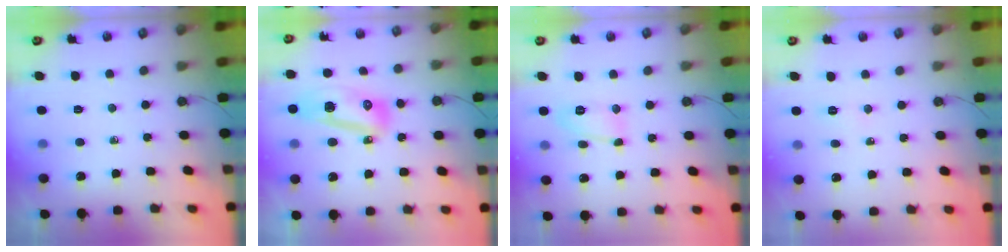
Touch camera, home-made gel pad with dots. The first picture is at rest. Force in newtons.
{"total": 11.9, "press": 11.9, "slide": 1.4}
{"total": 7.9, "press": 7.9, "slide": 0.5}
{"total": 4.4, "press": 4.1, "slide": 1.6}